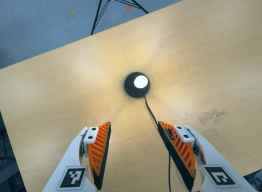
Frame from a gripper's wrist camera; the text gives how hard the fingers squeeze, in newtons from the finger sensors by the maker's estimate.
{"total": 0.0}